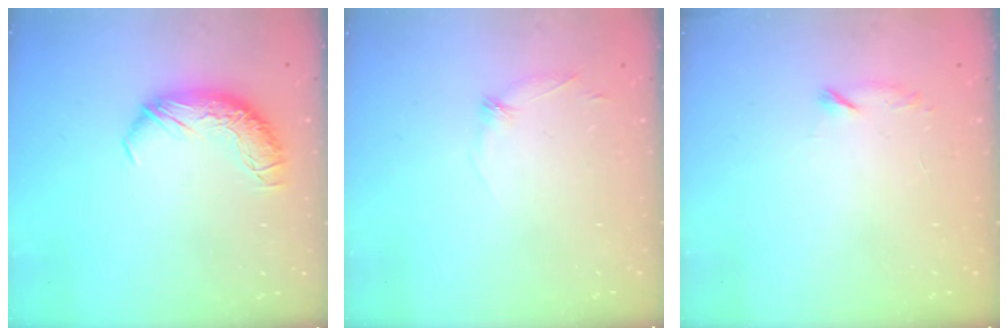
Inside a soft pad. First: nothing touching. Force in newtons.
{"total": 8.0, "press": 8.0, "slide": 0.6}
{"total": 6.2, "press": 6.1, "slide": 1.2}